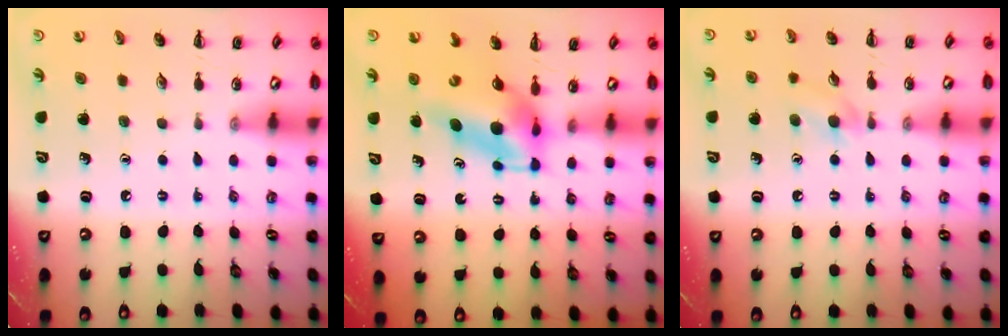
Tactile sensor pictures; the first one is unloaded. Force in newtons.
{"total": 5.2, "press": 5.0, "slide": 1.3}
{"total": 5.1, "press": 4.7, "slide": 2.0}